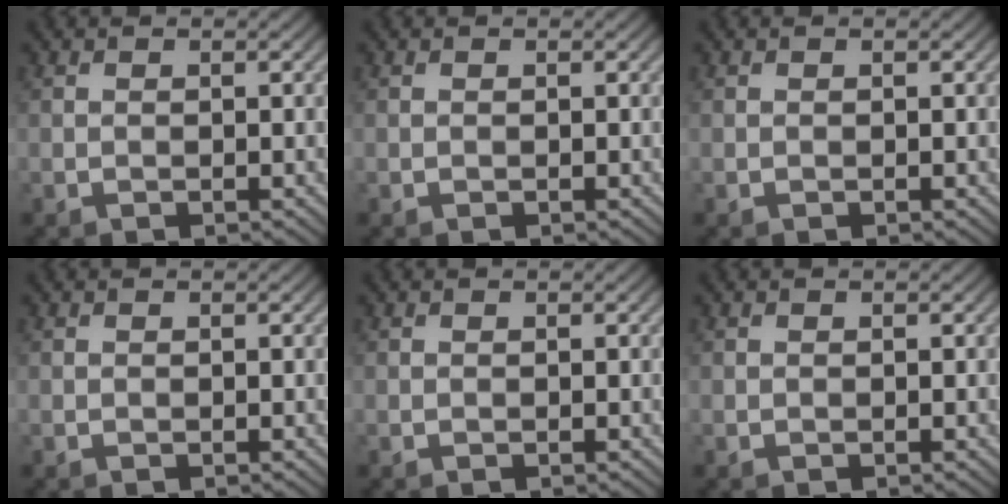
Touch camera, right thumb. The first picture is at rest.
{"total": 0.0}
{"total": 0.0}
{"total": 0.0}
{"total": 0.0}
{"total": 0.0}